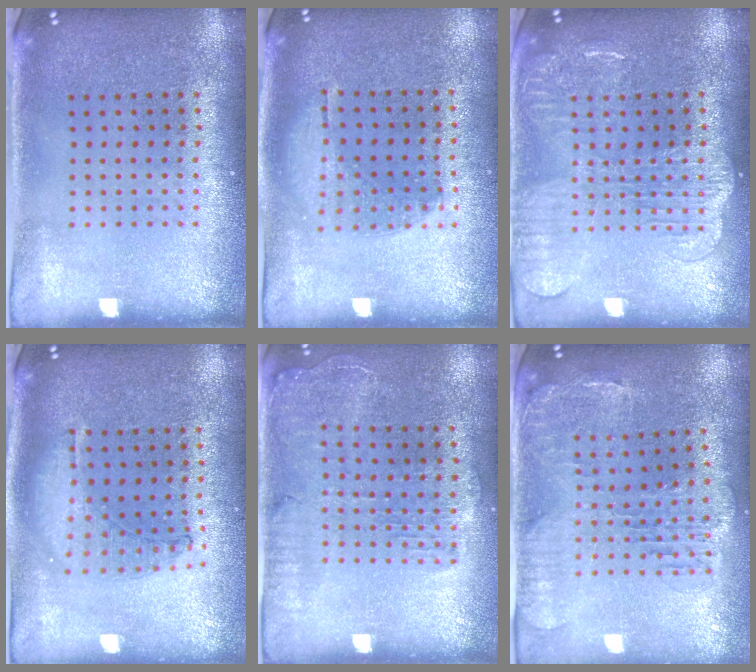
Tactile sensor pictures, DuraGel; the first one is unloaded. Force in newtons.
{"total": 1.1, "press": 0.9, "slide": 0.5}
{"total": 3.5, "press": 3.4, "slide": 0.5}
{"total": 1.0, "press": 0.9, "slide": 0.2}
{"total": 1.4, "press": 1.4, "slide": 0.3}
{"total": 1.5, "press": 1.5, "slide": 0.4}